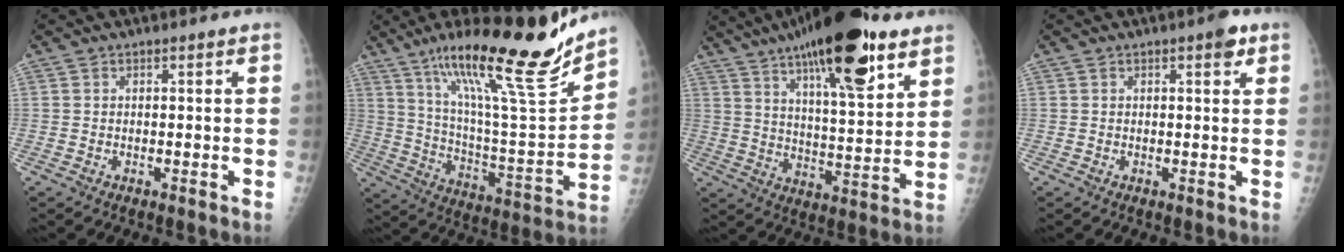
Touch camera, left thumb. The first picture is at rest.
{"total": 25.6, "force": [18.5, 3.6, 17.3], "torque": [-0.257, -0.087, 0.314]}
{"total": 24.3, "force": [14.7, 6.6, 18.2], "torque": [-0.277, -0.048, 0.234]}
{"total": 2.6, "force": [1.4, 0.9, 2.0], "torque": [-0.019, -0.003, 0.015]}